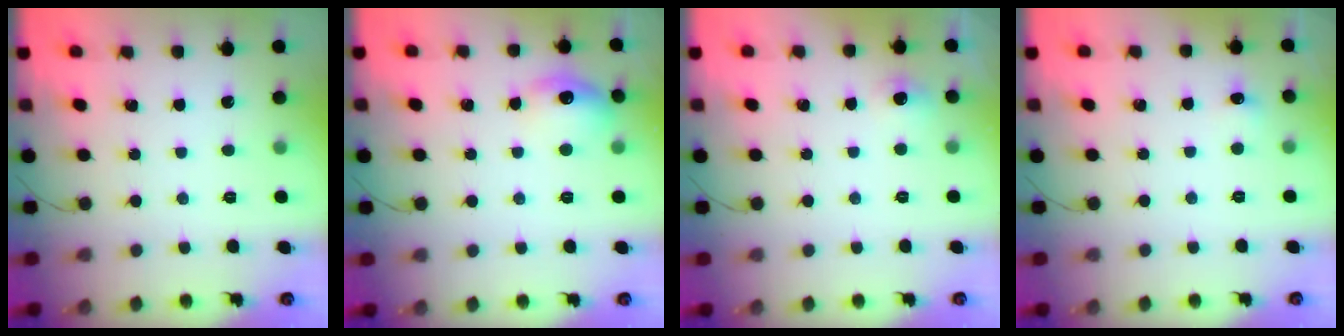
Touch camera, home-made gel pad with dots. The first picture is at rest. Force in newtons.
{"total": 10.6, "press": 10.6, "slide": 0.8}
{"total": 4.7, "press": 4.4, "slide": 1.6}
{"total": 3.9, "press": 3.7, "slide": 1.1}